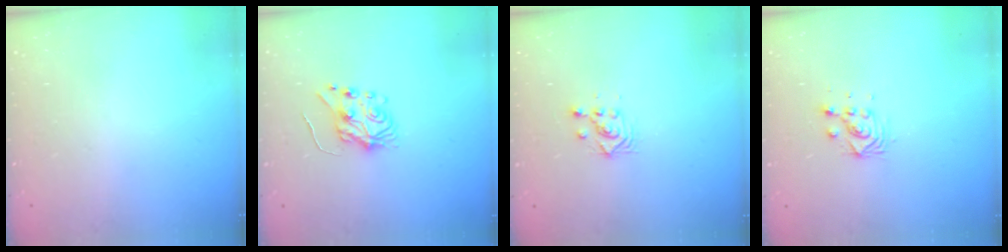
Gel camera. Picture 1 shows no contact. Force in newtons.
{"total": 6.0, "press": 6.0, "slide": 0.6}
{"total": 3.0, "press": 3.0, "slide": 0.1}
{"total": 4.8, "press": 4.8, "slide": 0.3}